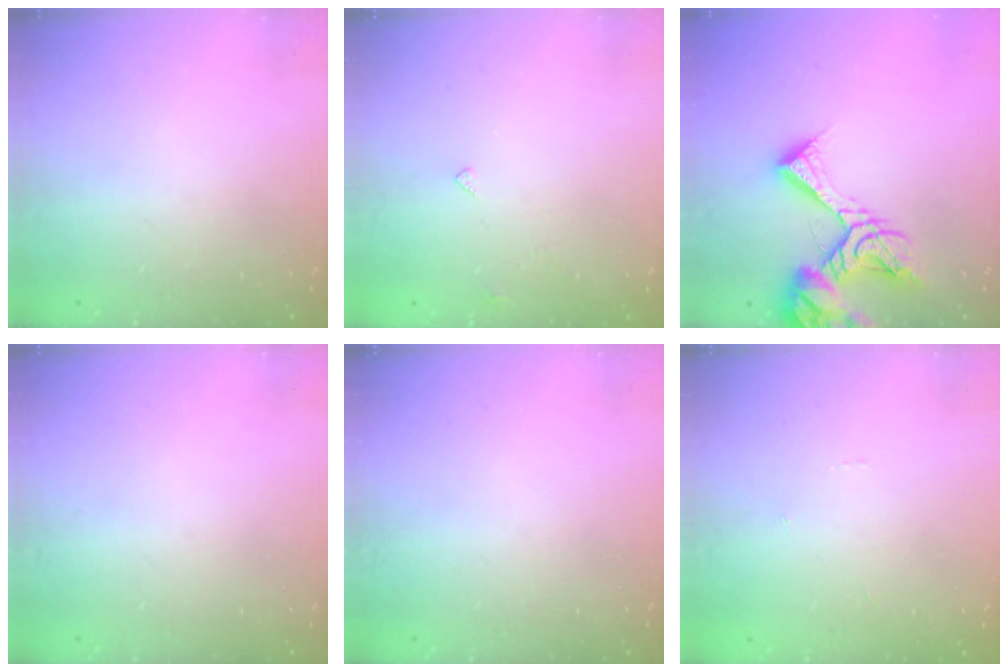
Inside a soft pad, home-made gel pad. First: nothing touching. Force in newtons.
{"total": 2.4, "press": 2.4, "slide": 0.4}
{"total": 14.0, "press": 14.0, "slide": 1.5}
{"total": 0.0}
{"total": 0.0}
{"total": 0.0}